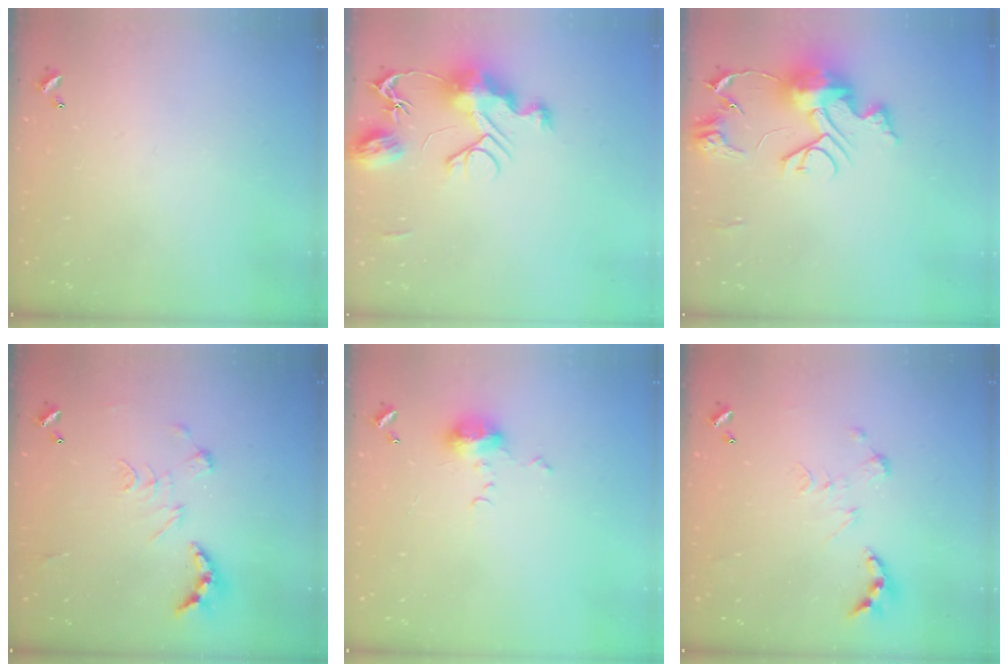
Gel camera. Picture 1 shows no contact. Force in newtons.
{"total": 11.5, "press": 11.5, "slide": 1.2}
{"total": 13.9, "press": 13.8, "slide": 1.5}
{"total": 2.5, "press": 2.0, "slide": 1.5}
{"total": 6.2, "press": 6.2, "slide": 0.7}
{"total": 0.0}